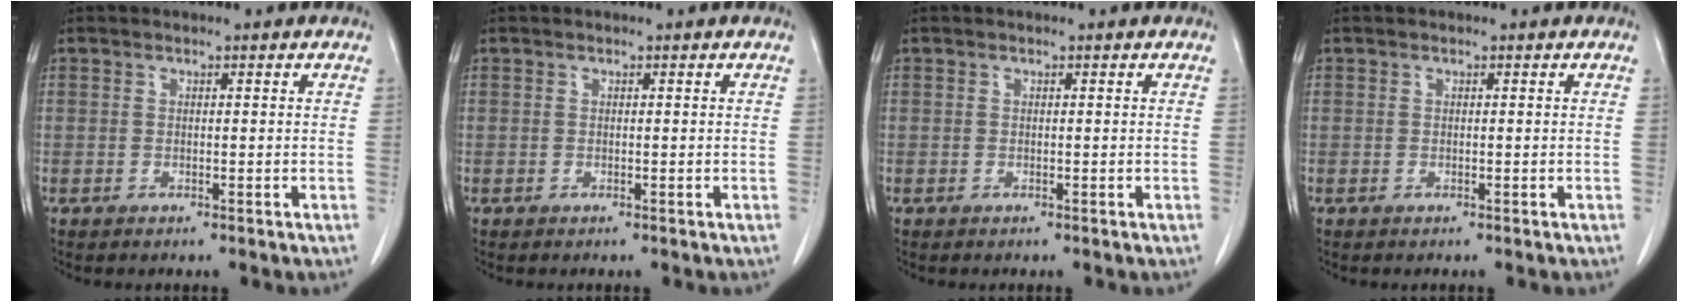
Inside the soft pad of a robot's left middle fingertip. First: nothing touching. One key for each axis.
{"total": 0.0}
{"total": 0.0}
{"total": 0.0}